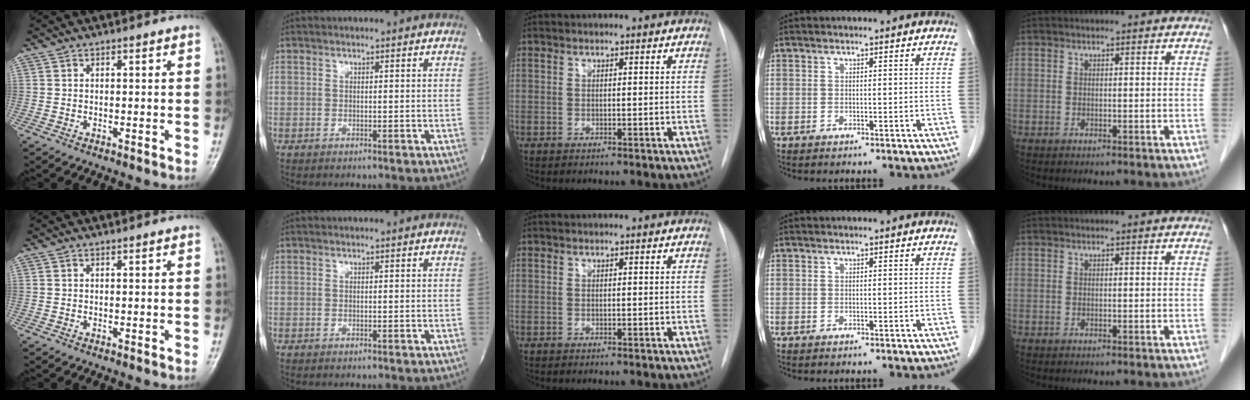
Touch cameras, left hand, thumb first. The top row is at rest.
{}